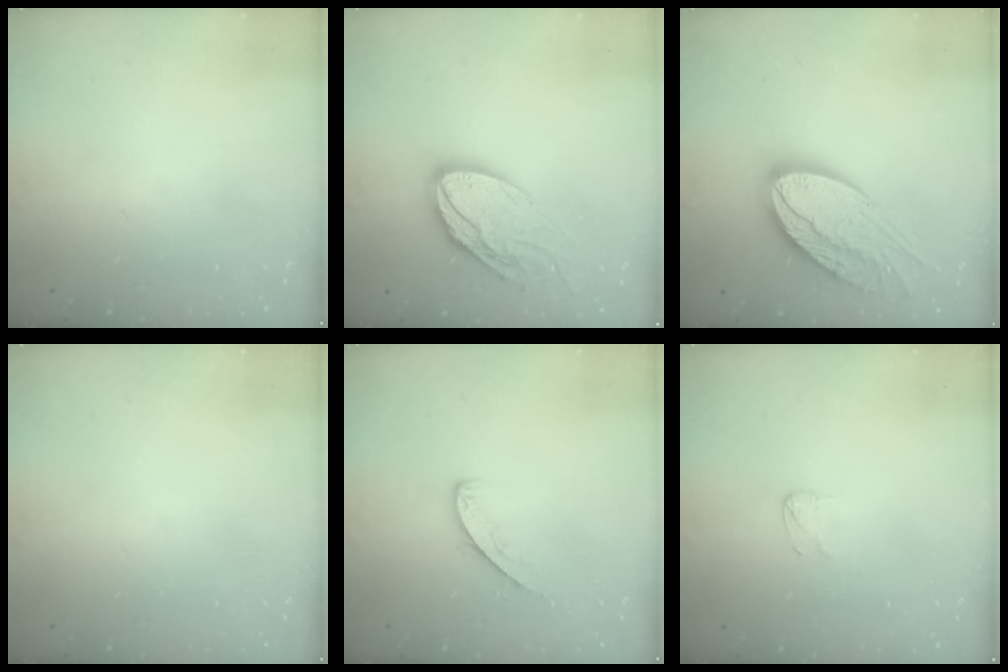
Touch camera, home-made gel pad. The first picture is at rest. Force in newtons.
{"total": 16.4, "press": 16.3, "slide": 1.4}
{"total": 23.0, "press": 22.9, "slide": 2.4}
{"total": 0.0}
{"total": 5.0, "press": 5.0, "slide": 0.5}
{"total": 2.6, "press": 2.6, "slide": 0.2}